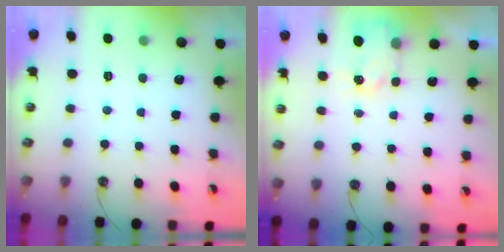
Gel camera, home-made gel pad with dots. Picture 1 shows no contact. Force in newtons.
{"total": 3.7, "press": 3.7, "slide": 0.5}